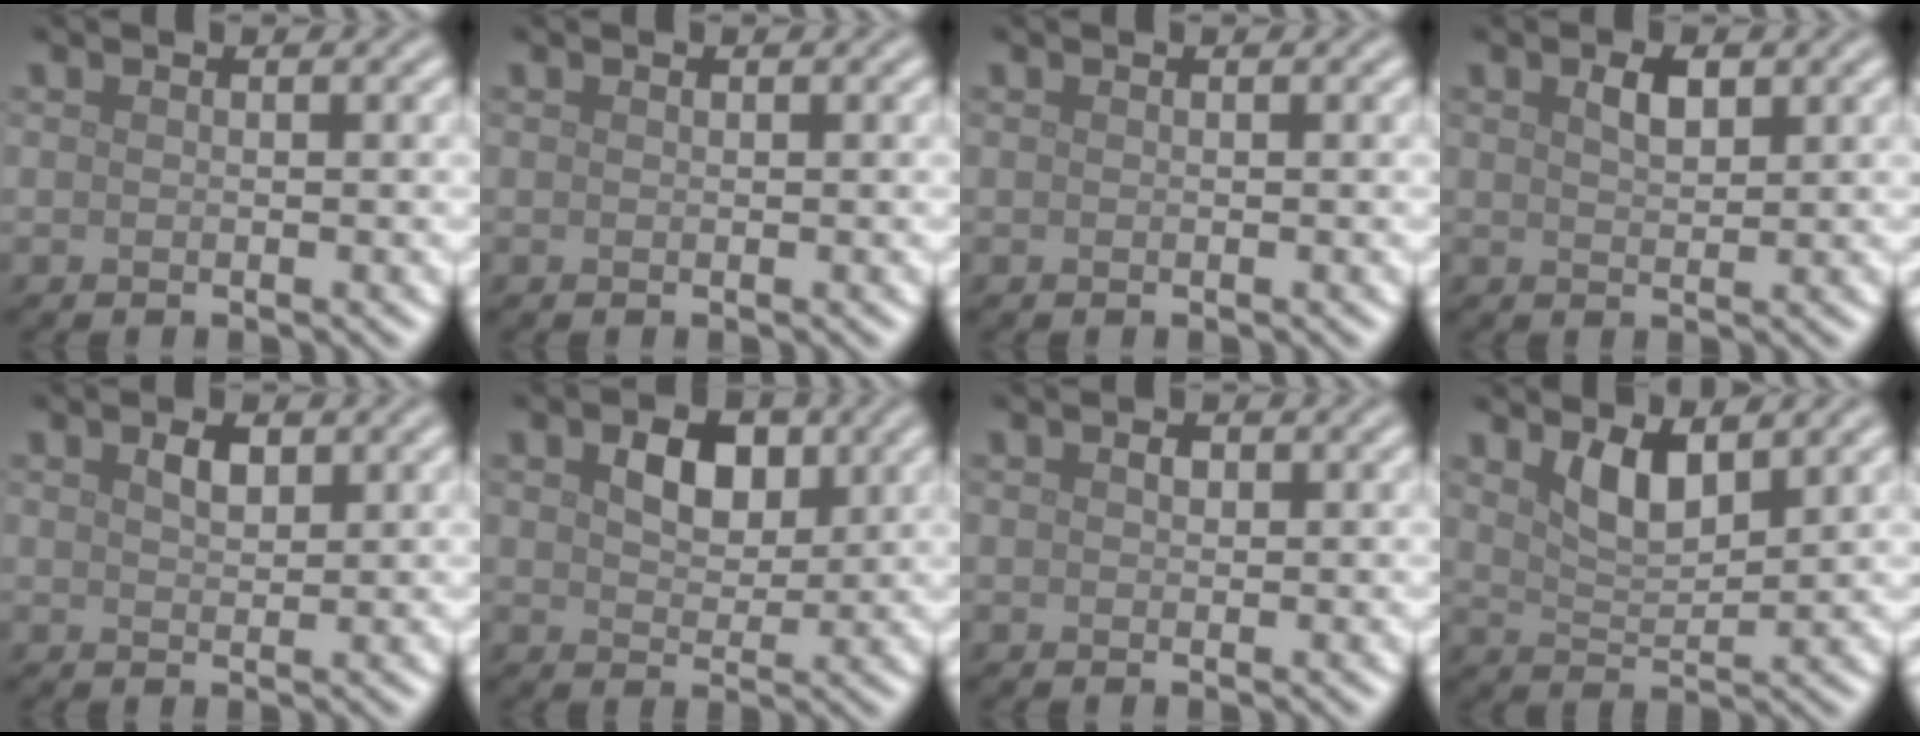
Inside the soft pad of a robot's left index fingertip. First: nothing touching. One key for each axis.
{"total": 0.0}
{"total": 0.0}
{"total": 1.9, "fx": 1.0, "fy": 0.9, "fz": 1.4, "tx": -0.027, "ty": 0.003, "tz": 0.020}
{"total": 1.7, "fx": 0.9, "fy": 0.9, "fz": 1.1, "tx": -0.022, "ty": 0.003, "tz": 0.018}
{"total": 3.9, "fx": 1.3, "fy": 2.5, "fz": 2.6, "tx": -0.050, "ty": 0.003, "tz": 0.019}
{"total": 0.8, "fx": 0.2, "fy": 0.6, "fz": 0.5, "tx": -0.010, "ty": -0.001, "tz": 0.001}
{"total": 3.3, "fx": 2.0, "fy": 1.1, "fz": 2.4, "tx": -0.049, "ty": -0.009, "tz": 0.043}